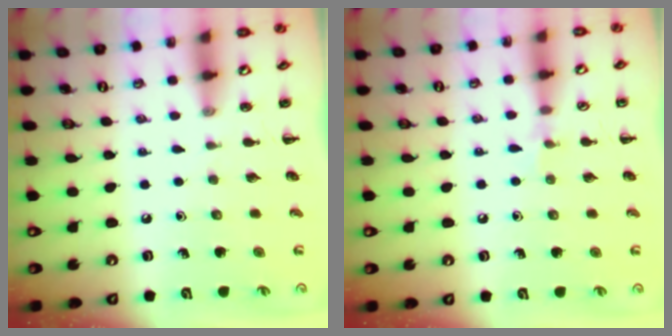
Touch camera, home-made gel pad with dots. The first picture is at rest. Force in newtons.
{"total": 4.6, "press": 4.3, "slide": 1.7}